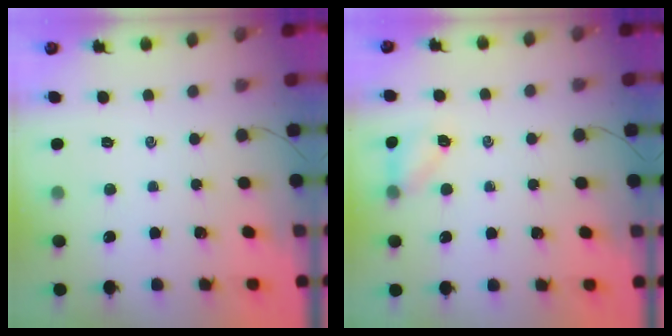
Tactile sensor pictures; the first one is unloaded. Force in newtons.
{"total": 5.6, "press": 5.4, "slide": 1.7}